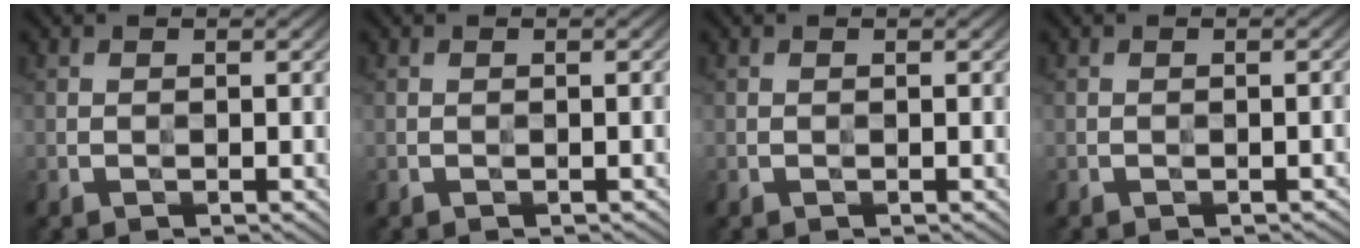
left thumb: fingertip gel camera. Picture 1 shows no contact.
{"total": 0.0}
{"total": 0.0}
{"total": 0.8, "force": [-0.6, 0.2, 0.5], "torque": [-0.005, 0.001, -0.007]}